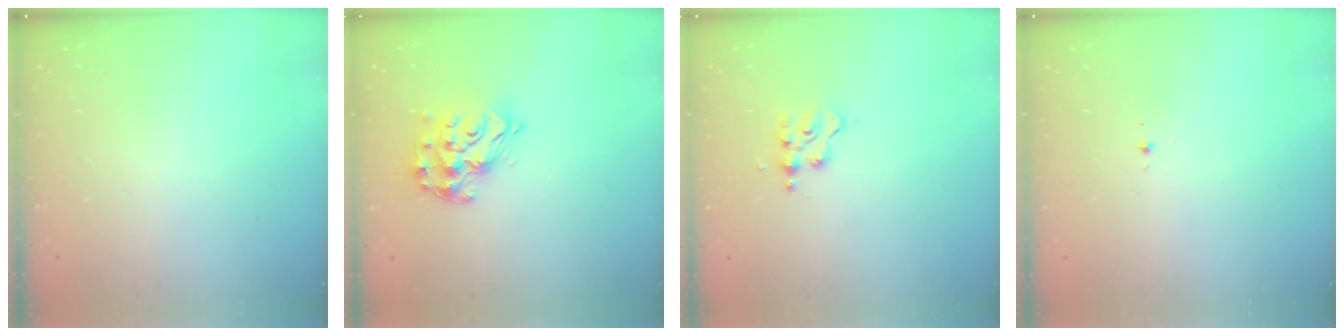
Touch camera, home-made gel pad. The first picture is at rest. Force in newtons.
{"total": 16.3, "press": 16.3, "slide": 1.0}
{"total": 2.6, "press": 2.6, "slide": 0.3}
{"total": 2.9, "press": 2.8, "slide": 0.8}